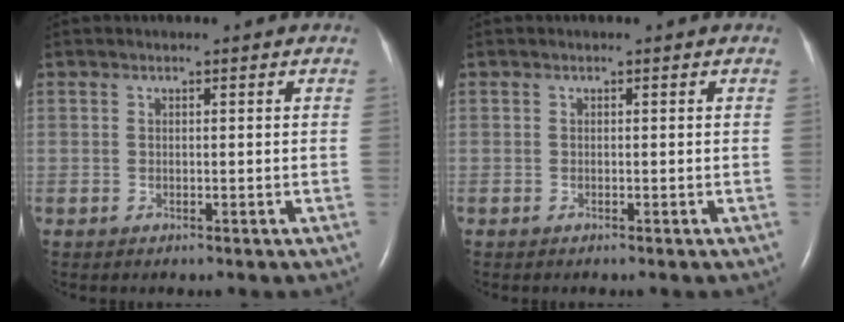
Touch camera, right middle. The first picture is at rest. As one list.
[{"total": 0.0}]